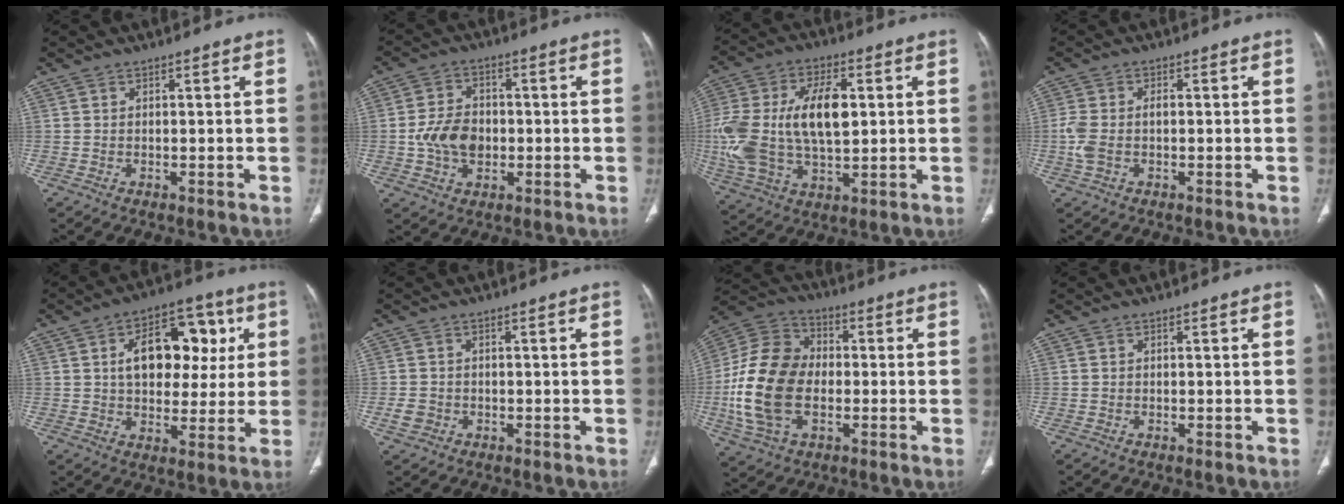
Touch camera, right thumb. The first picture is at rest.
{"total": 8.6, "force": [-1.1, 6.2, 5.9], "torque": [-0.092, 0.009, -0.021]}
{"total": 21.0, "force": [1.9, 11.6, 17.5], "torque": [-0.366, 0.005, 0.039]}
{"total": 5.2, "force": [-0.7, 3.1, 4.2], "torque": [-0.111, 0.015, -0.012]}
{"total": 16.2, "force": [3.8, 10.4, 11.8], "torque": [-0.126, 0.013, 0.056]}
{"total": 2.5, "force": [-0.8, 2.1, 1.0], "torque": [-0.018, 0.005, -0.012]}
{"total": 18.6, "force": [-2.5, 12.3, 13.7], "torque": [-0.276, 0.018, -0.044]}
{"total": 0.0}